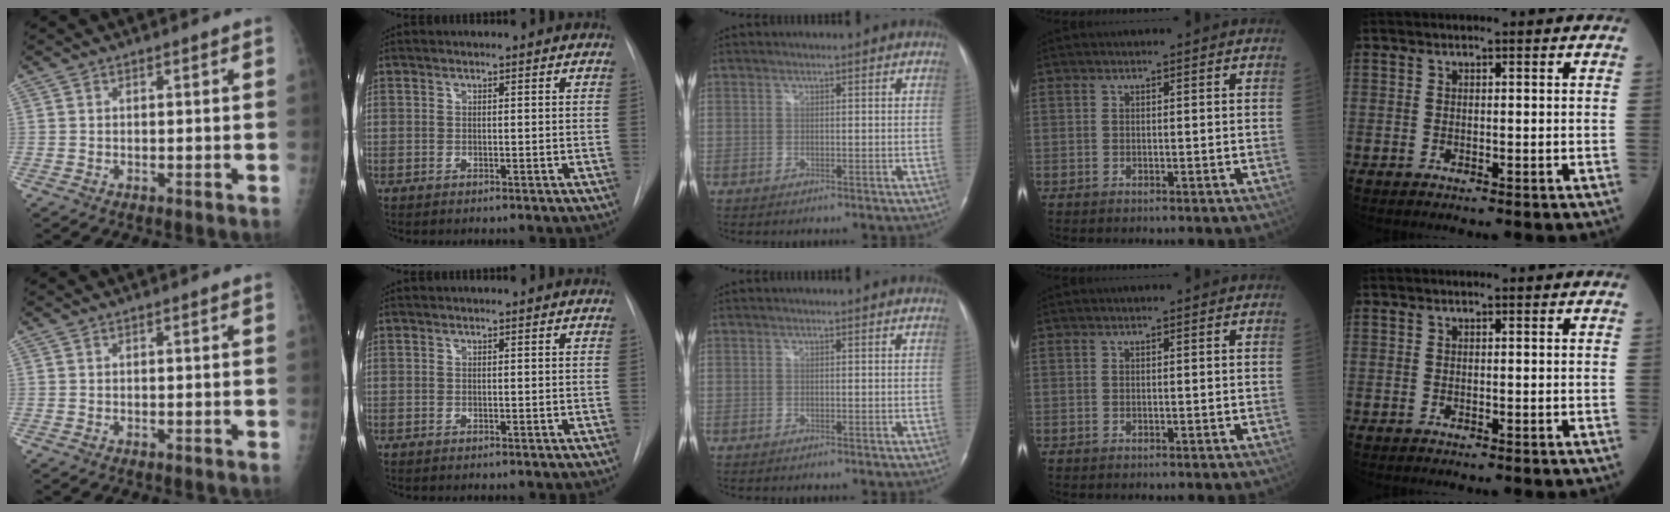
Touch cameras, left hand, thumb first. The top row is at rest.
{}